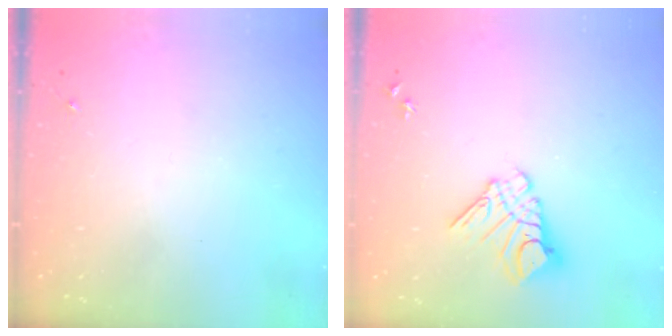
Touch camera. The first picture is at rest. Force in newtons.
{"total": 11.6, "press": 11.6, "slide": 1.2}